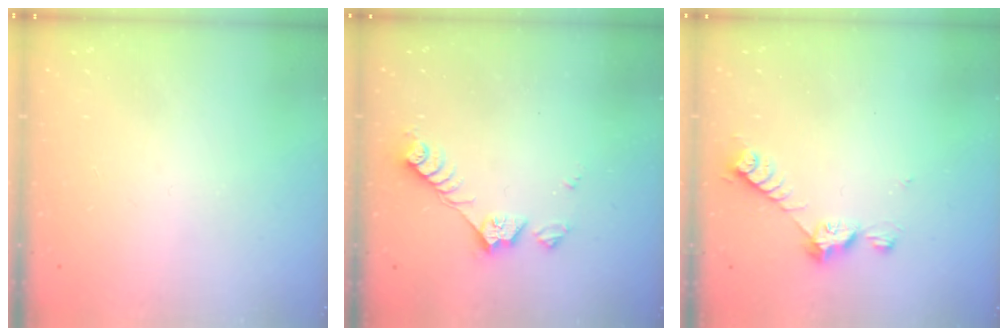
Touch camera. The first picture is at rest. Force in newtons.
{"total": 8.5, "press": 8.5, "slide": 0.5}
{"total": 6.5, "press": 6.5, "slide": 0.7}